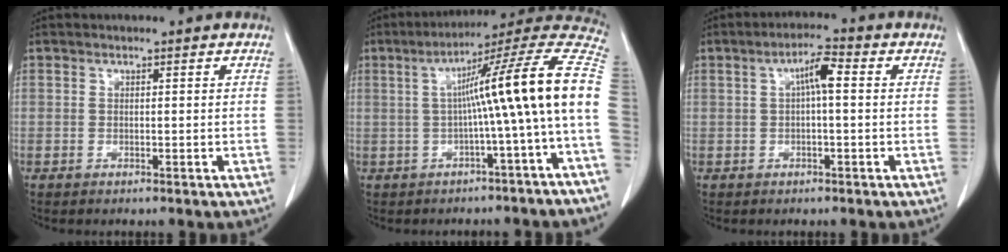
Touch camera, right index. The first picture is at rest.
{"total": 16.3, "force": [-0.8, -1.4, 16.2], "torque": [-0.214, 0.043, -0.020]}
{"total": 4.2, "force": [0.6, 0.7, 4.1], "torque": [-0.071, 0.012, 0.008]}